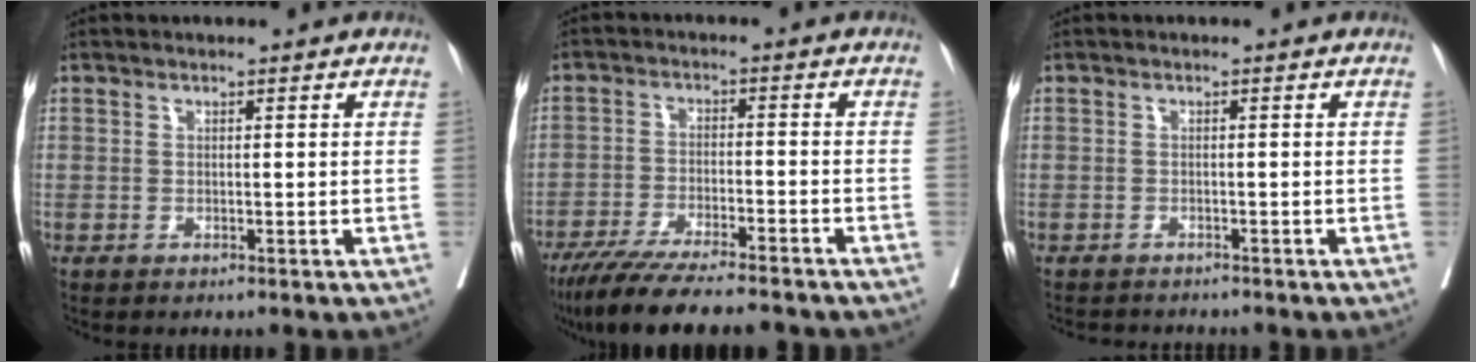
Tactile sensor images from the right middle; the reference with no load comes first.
{"total": 15.2, "force": [-13.0, 1.5, 7.6], "torque": [-0.127, -0.030, -0.203]}
{"total": 3.8, "force": [-3.6, 0.7, 0.8], "torque": [-0.009, -0.008, -0.053]}